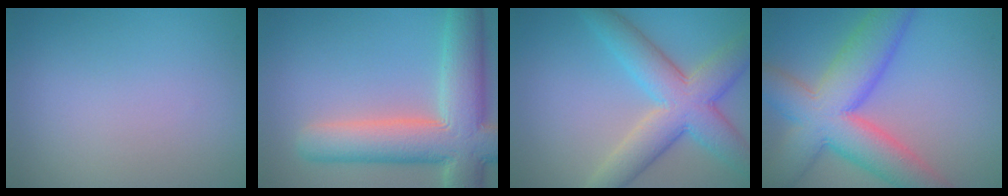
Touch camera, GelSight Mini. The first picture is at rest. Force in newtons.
{"total": 10.3, "press": 10.2, "slide": 0.6}
{"total": 7.7, "press": 7.7, "slide": 0.1}
{"total": 10.2, "press": 10.2, "slide": 0.5}